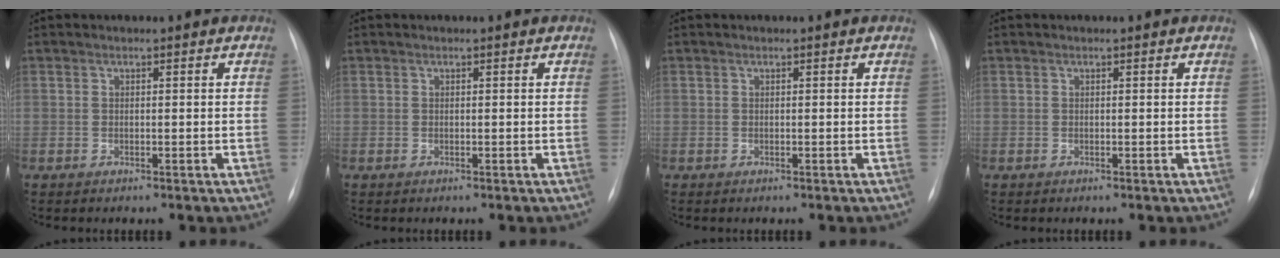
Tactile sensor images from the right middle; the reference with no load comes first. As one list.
[{"total": 0.0}, {"total": 0.0}, {"total": 0.0}]